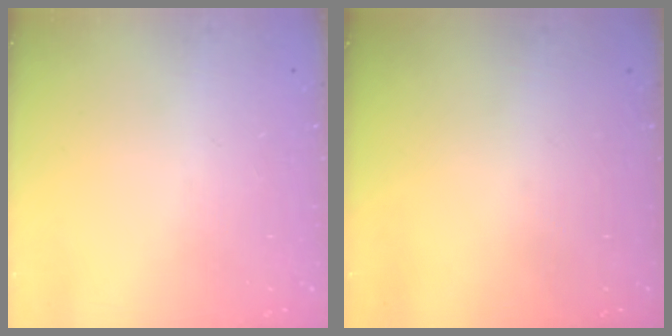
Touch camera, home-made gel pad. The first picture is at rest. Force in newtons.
{"total": 0.0}